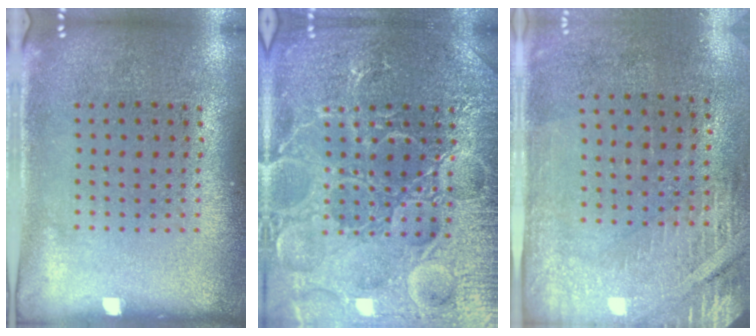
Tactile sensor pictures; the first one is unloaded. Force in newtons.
{"total": 7.4, "press": 7.4, "slide": 0.9}
{"total": 2.9, "press": 2.5, "slide": 1.4}